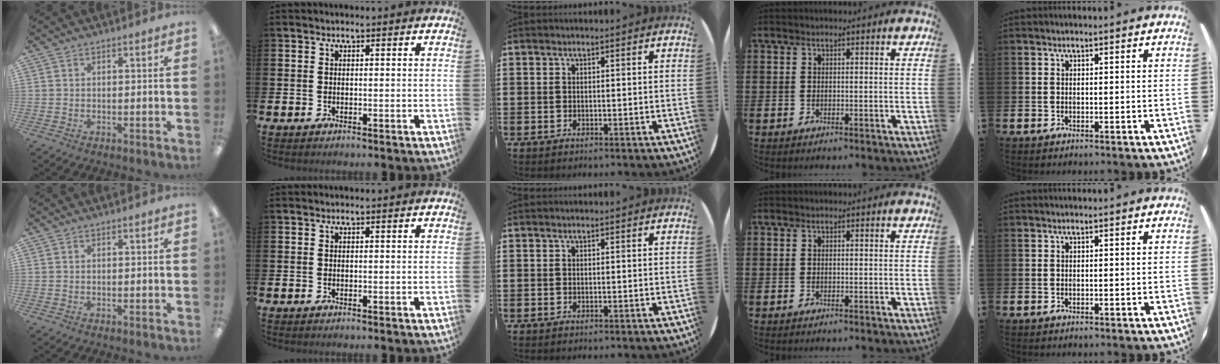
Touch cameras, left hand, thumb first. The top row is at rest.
{}